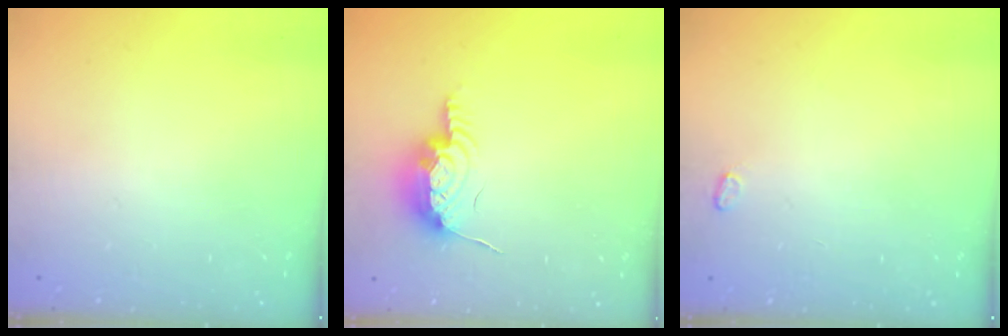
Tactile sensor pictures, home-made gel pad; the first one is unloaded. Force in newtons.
{"total": 16.0, "press": 12.5, "slide": 10.0}
{"total": 2.8, "press": 2.8, "slide": 0.4}